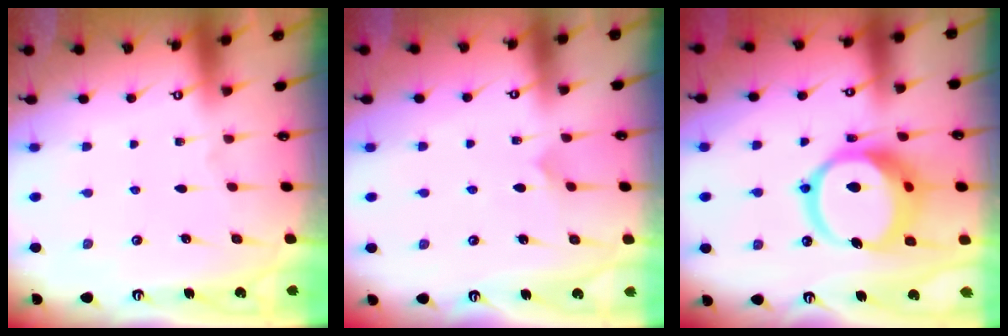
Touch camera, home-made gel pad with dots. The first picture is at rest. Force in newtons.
{"total": 5.5, "press": 5.5, "slide": 0.5}
{"total": 17.0, "press": 16.9, "slide": 2.1}